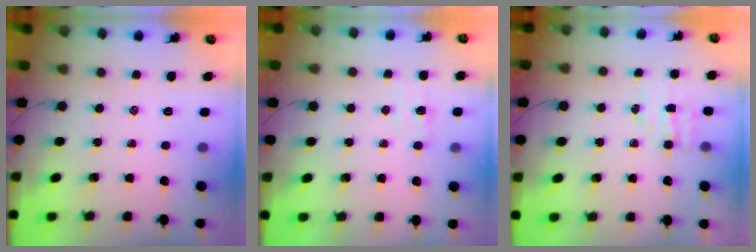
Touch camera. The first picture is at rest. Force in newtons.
{"total": 5.3, "press": 5.1, "slide": 1.1}
{"total": 3.8, "press": 3.7, "slide": 0.8}